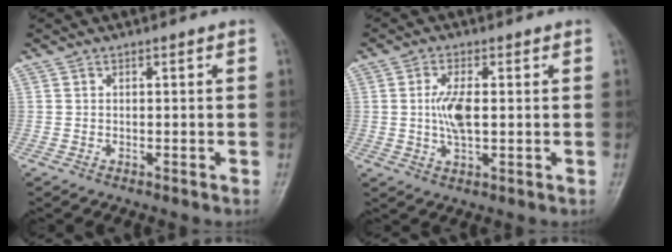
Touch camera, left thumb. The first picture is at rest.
{"total": 6.0, "force": [0.4, 2.7, 5.4], "torque": [-0.108, -0.002, 0.005]}